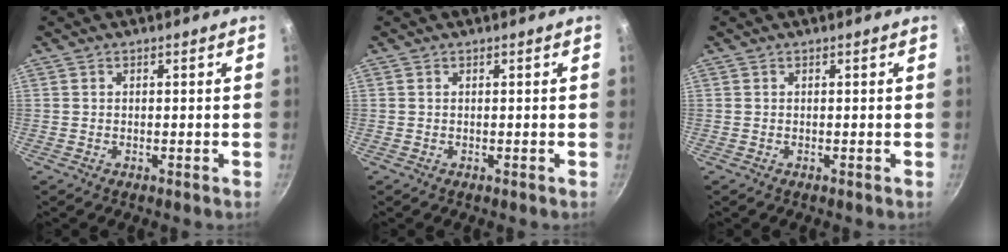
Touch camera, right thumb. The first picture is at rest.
{"total": 0.0}
{"total": 0.0}